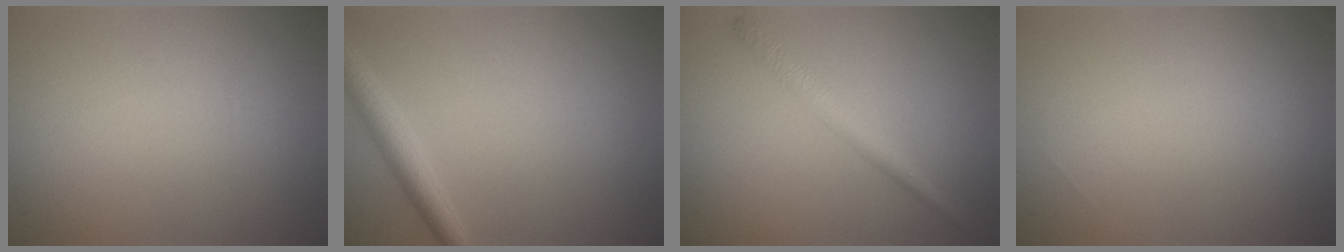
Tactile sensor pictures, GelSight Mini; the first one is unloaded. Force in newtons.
{"total": 2.5, "press": 2.5, "slide": 0.1}
{"total": 2.1, "press": 2.1, "slide": 0.1}
{"total": 0.0}